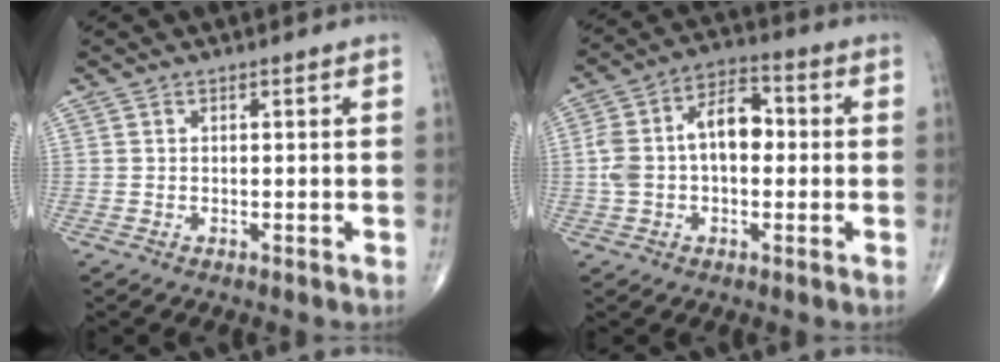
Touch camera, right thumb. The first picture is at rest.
{"total": 12.4, "force": [0.1, 7.4, 10.0], "torque": [-0.184, 0.043, -0.003]}